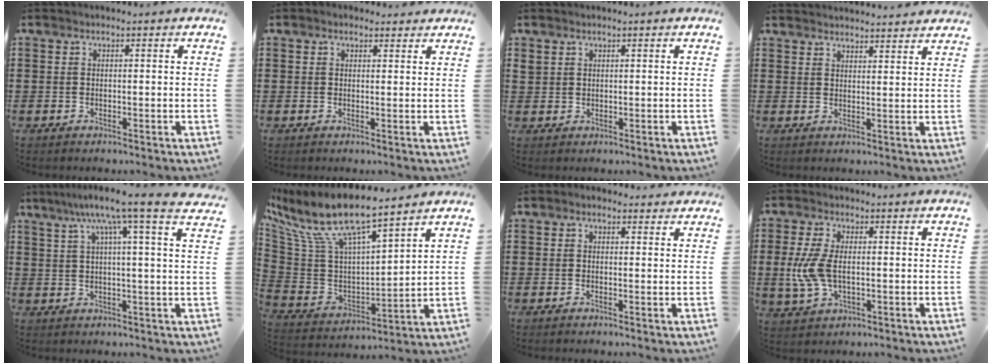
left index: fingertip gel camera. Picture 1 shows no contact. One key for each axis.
{"total": 1.5, "fx": 1.3, "fy": 0.7, "fz": 0.3, "tx": -0.010, "ty": 0.004, "tz": 0.025}
{"total": 1.0, "fx": 0.7, "fy": 0.7, "fz": 0.0, "tx": -0.002, "ty": 0.005, "tz": 0.014}
{"total": 2.7, "fx": 2.7, "fy": -0.2, "fz": -0.1, "tx": -0.007, "ty": -0.012, "tz": 0.053}
{"total": 9.1, "fx": 5.7, "fy": -0.4, "fz": 7.1, "tx": -0.140, "ty": -0.022, "tz": 0.088}
{"total": 10.1, "fx": 7.4, "fy": 2.3, "fz": 6.5, "tx": -0.168, "ty": -0.060, "tz": 0.123}
{"total": 1.2, "fx": 0.7, "fy": 0.8, "fz": 0.5, "tx": -0.012, "ty": 0.007, "tz": 0.012}
{"total": 7.4, "fx": -0.2, "fy": 3.8, "fz": 6.4, "tx": -0.157, "ty": -0.003, "tz": -0.011}